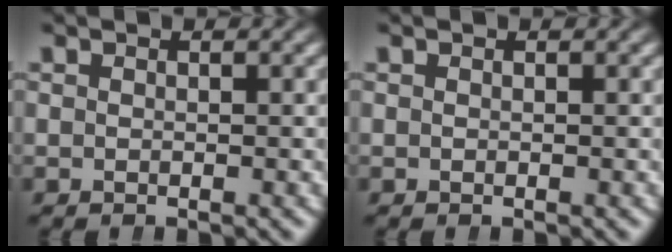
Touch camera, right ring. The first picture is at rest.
{"total": 0.0}